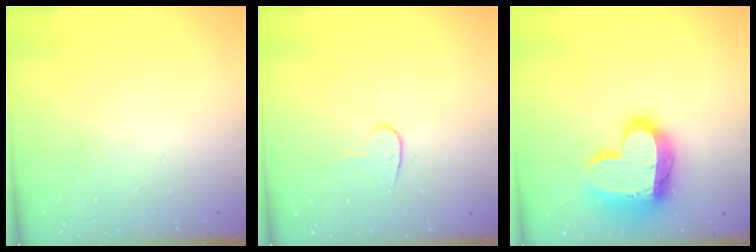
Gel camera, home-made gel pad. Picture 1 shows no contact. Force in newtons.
{"total": 6.0, "press": 6.0, "slide": 0.4}
{"total": 19.7, "press": 19.7, "slide": 1.4}